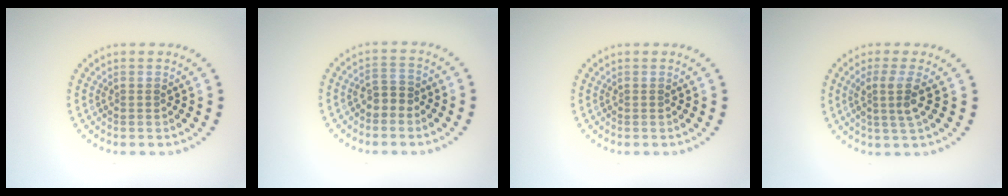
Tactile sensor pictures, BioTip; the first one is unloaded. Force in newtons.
{"total": 1.8, "press": 1.7, "slide": 0.8}
{"total": 0.0}
{"total": 2.7, "press": 2.1, "slide": 1.7}